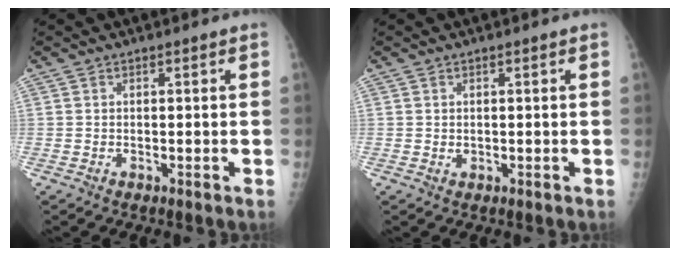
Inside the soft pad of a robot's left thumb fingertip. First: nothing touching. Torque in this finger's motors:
{"motor_torque": [-0.16, 0.03, 0.01, 0.00, 0.00]}